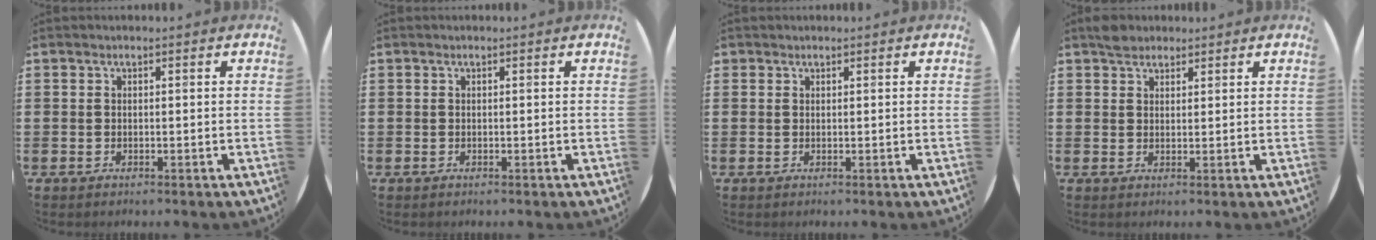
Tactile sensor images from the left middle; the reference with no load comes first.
{"total": 0.0}
{"total": 0.5, "force": [0.4, 0.2, -0.2], "torque": [0.004, 0.005, 0.008]}
{"total": 2.2, "force": [2.0, 1.0, 0.1], "torque": [0.002, 0.003, 0.037]}